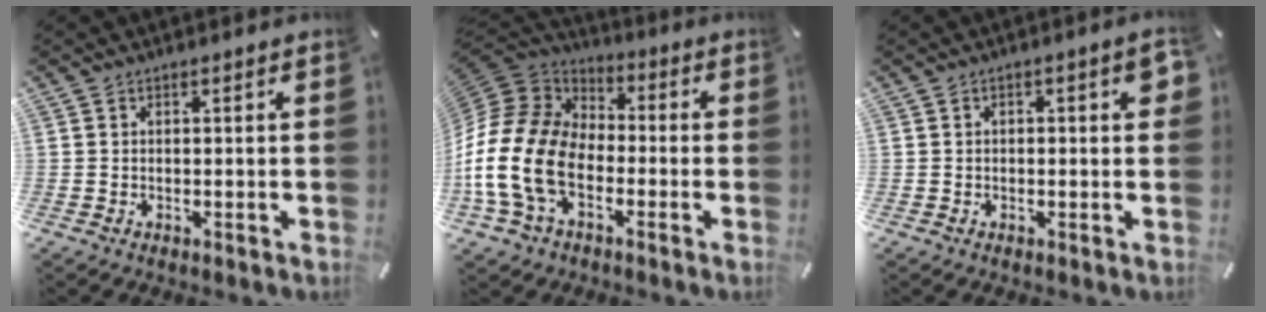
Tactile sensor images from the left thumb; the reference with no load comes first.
{"total": 19.0, "force": [-7.1, 13.0, 11.9], "torque": [-0.261, 0.024, -0.129]}
{"total": 3.7, "force": [0.0, 1.5, 3.4], "torque": [-0.050, 0.008, -0.002]}